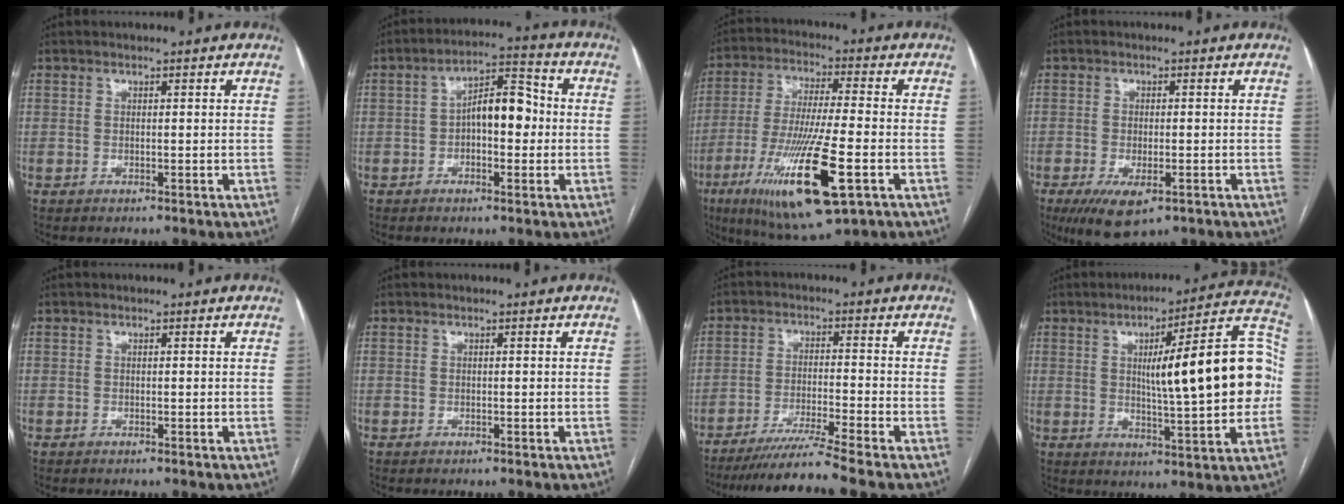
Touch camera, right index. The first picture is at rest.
{"total": 8.0, "force": [-0.4, 3.4, 7.2], "torque": [-0.117, 0.032, -0.009]}
{"total": 18.0, "force": [-7.2, 2.3, 16.4], "torque": [-0.329, -0.040, -0.122]}
{"total": 7.1, "force": [-3.8, 2.7, 5.4], "torque": [-0.093, -0.014, -0.055]}
{"total": 0.0}
{"total": 0.0}
{"total": 8.5, "force": [-7.2, -2.5, 3.7], "torque": [-0.055, -0.031, -0.125]}
{"total": 19.4, "force": [1.1, 2.5, 19.2], "torque": [-0.264, 0.033, 0.014]}